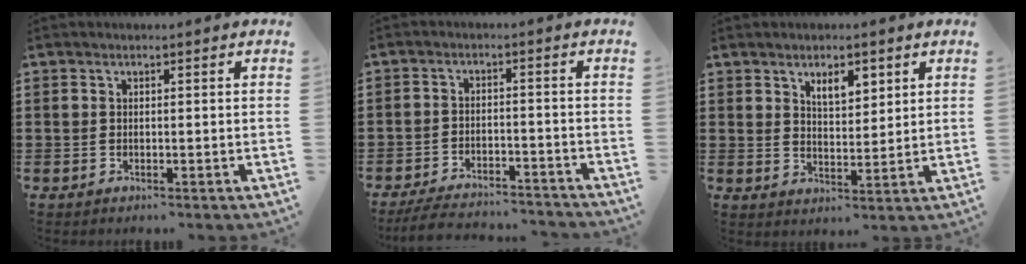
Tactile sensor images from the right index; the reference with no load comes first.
{"total": 5.1, "force": [-4.9, 0.5, 1.1], "torque": [-0.026, 0.001, -0.099]}
{"total": 4.3, "force": [2.7, 1.9, 2.7], "torque": [-0.043, 0.002, 0.045]}